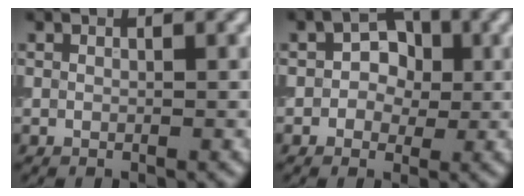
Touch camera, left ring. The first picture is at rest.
{"total": 3.1, "force": [0.0, 2.5, 1.8], "torque": [-0.007, 0.003, -0.016]}